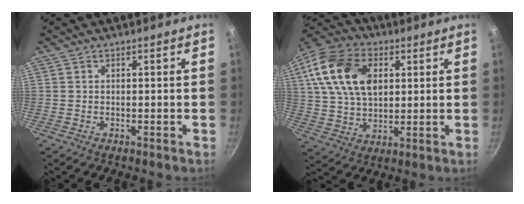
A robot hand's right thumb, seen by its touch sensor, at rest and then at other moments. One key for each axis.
{"total": 17.9, "fx": 5.0, "fy": 11.8, "fz": 12.5, "tx": -0.215, "ty": 0.004, "tz": 0.084}